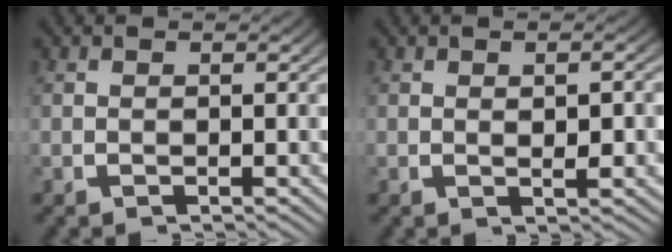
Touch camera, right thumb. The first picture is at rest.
{"total": 1.9, "force": [0.1, 0.7, 1.8], "torque": [-0.019, -0.003, 0.006]}